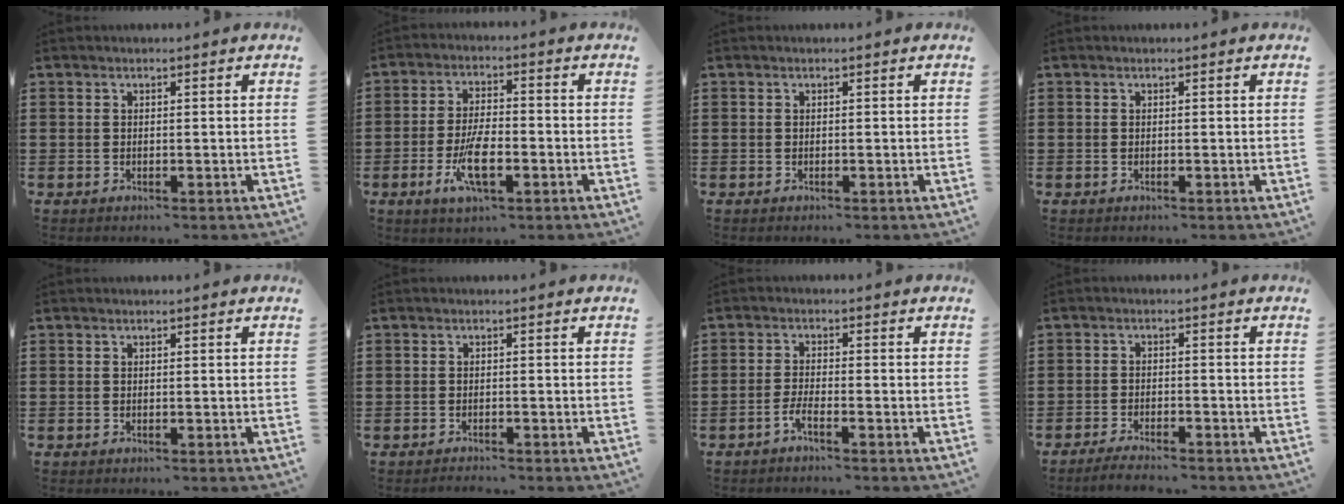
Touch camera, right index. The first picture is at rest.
{"total": 7.6, "force": [-2.7, 2.4, 6.6], "torque": [-0.149, -0.016, -0.052]}
{"total": 0.0}
{"total": 0.0}
{"total": 0.0}
{"total": 1.0, "force": [-1.0, -0.2, 0.0], "torque": [-0.002, -0.002, -0.020]}
{"total": 2.3, "force": [-1.8, -0.1, 1.5], "torque": [-0.034, -0.002, -0.035]}
{"total": 2.6, "force": [-2.5, -0.2, 0.4], "torque": [-0.009, 0.000, -0.051]}